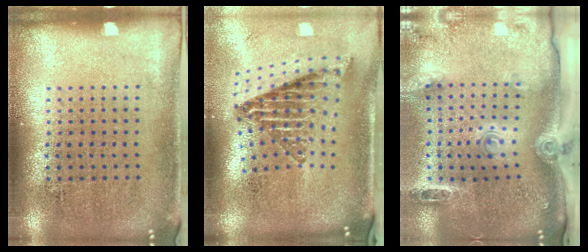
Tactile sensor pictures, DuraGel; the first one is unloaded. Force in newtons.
{"total": 2.6, "press": 1.6, "slide": 2.0}
{"total": 2.9, "press": 2.1, "slide": 2.1}